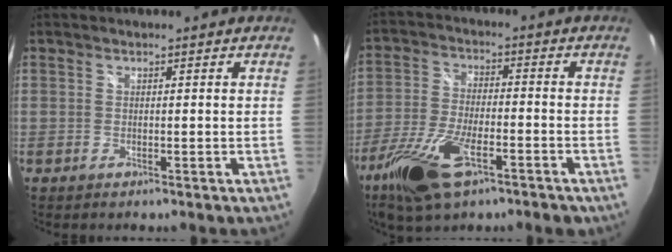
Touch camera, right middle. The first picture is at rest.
{"total": 14.7, "force": [-8.6, 5.8, 10.4], "torque": [-0.228, -0.033, -0.163]}